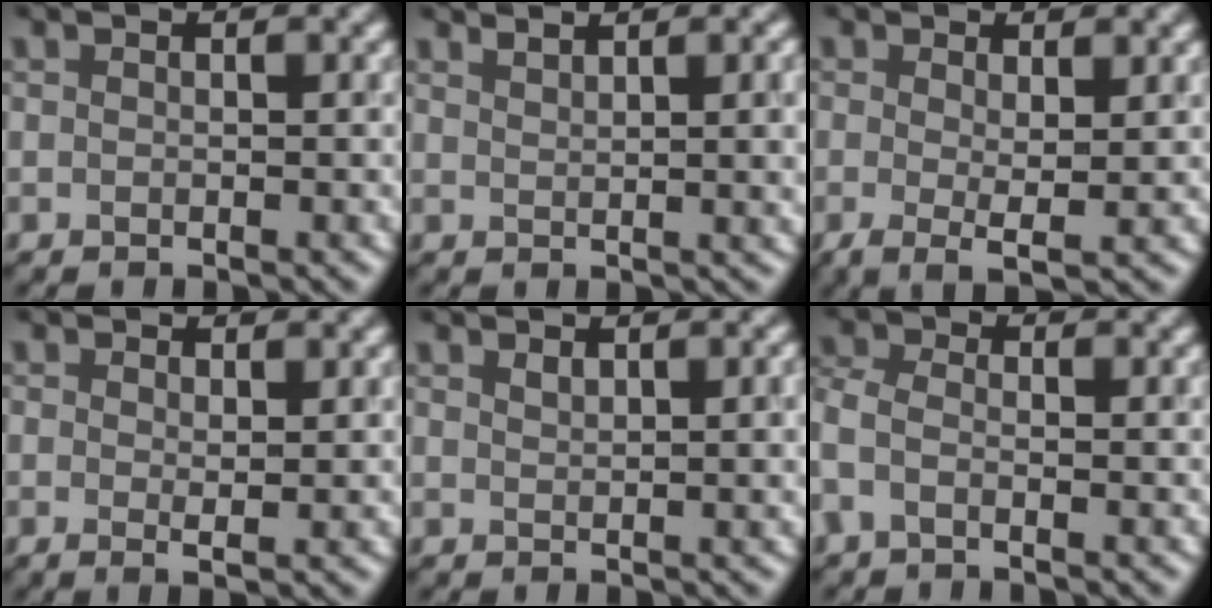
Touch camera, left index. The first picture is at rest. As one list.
[{"total": 4.8, "force": [2.6, 1.5, 3.7], "torque": [-0.029, 0.016, 0.034]}, {"total": 2.8, "force": [0.2, 0.8, 2.7], "torque": [-0.054, -0.004, 0.003]}, {"total": 1.4, "force": [0.4, 0.2, 1.3], "torque": [-0.024, 0.001, 0.008]}, {"total": 2.6, "force": [1.3, 0.7, 2.2], "torque": [-0.026, 0.008, 0.022]}, {"total": 2.0, "force": [-0.7, 1.4, 1.3], "torque": [-0.037, 0.009, -0.029]}]